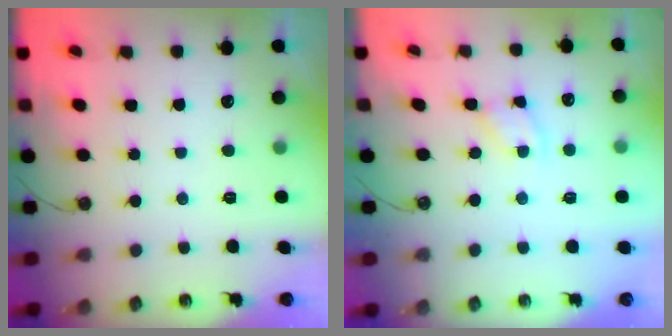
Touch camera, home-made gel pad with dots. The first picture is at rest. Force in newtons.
{"total": 2.7, "press": 2.7, "slide": 0.4}